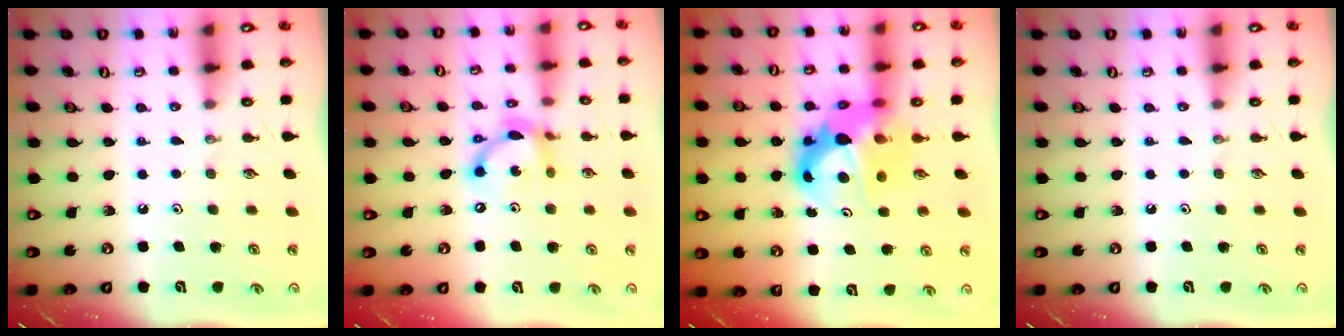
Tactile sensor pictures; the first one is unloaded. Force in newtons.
{"total": 12.5, "press": 12.5, "slide": 0.5}
{"total": 11.3, "press": 11.2, "slide": 1.0}
{"total": 0.0}